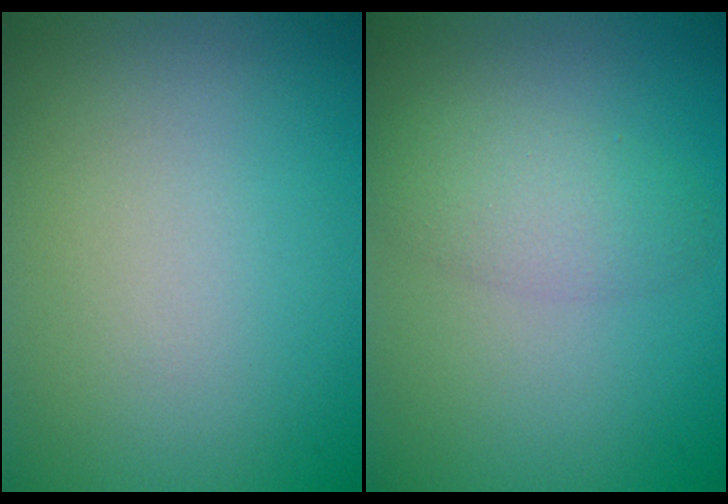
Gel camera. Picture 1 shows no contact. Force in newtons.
{"total": 2.8, "press": 2.8, "slide": 0.1}